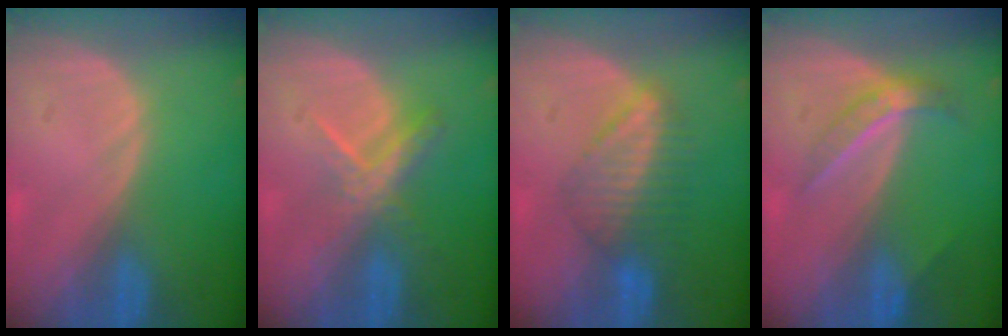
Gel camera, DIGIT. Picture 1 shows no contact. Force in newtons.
{"total": 5.5, "press": 4.9, "slide": 2.5}
{"total": 6.3, "press": 6.1, "slide": 1.4}
{"total": 4.6, "press": 4.1, "slide": 2.3}